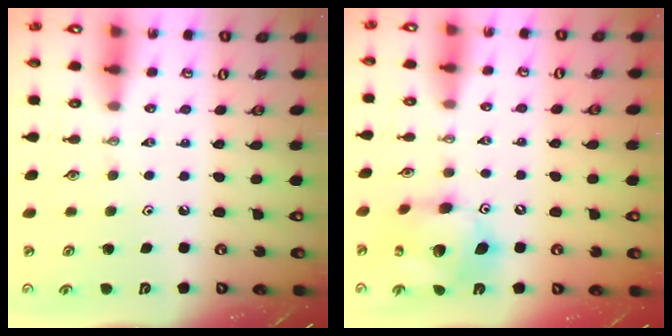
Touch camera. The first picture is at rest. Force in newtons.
{"total": 13.7, "press": 13.6, "slide": 1.4}